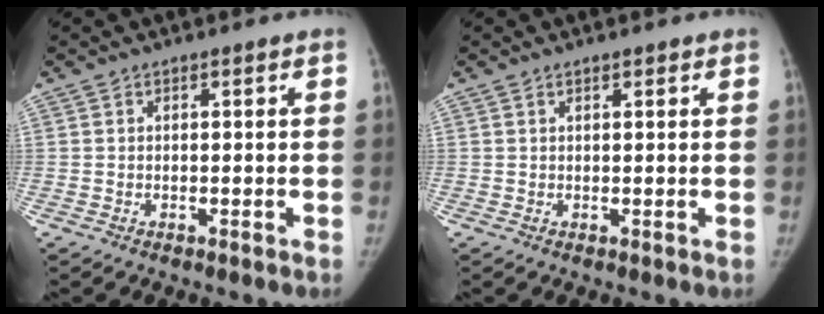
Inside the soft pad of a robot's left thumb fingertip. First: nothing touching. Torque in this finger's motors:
{"motor_torque": [-0.46, -0.13, -0.10, 0.09, -0.01]}